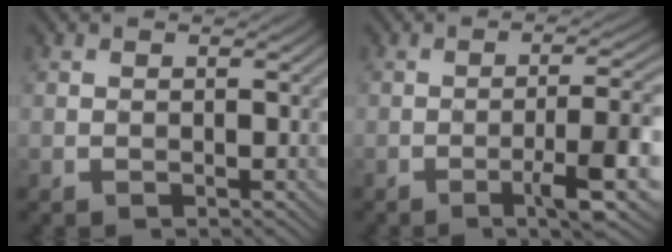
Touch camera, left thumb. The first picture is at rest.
{"total": 7.9, "force": [-3.7, 0.7, 7.0], "torque": [-0.108, 0.013, -0.057]}